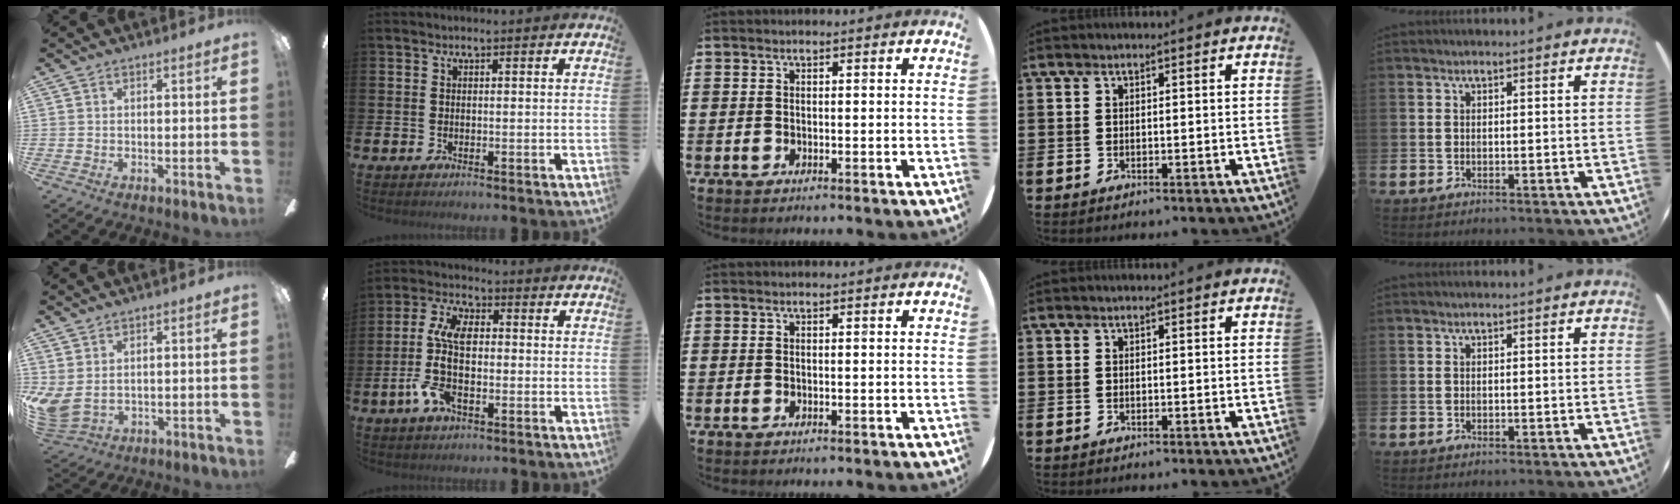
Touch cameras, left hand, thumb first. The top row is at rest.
{"thumb": {"total": 5.1, "force": [2.2, 3.4, 3.1], "torque": [-0.088, -0.015, 0.042]}, "index": {"total": 9.5, "force": [-0.6, 4.6, 8.3], "torque": [-0.190, -0.001, -0.016]}}